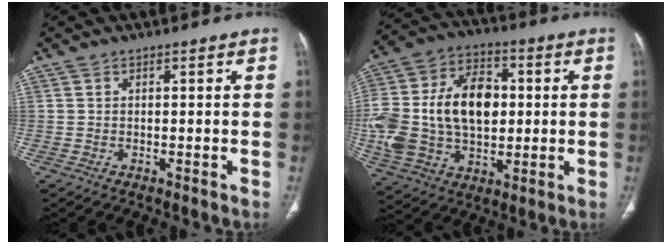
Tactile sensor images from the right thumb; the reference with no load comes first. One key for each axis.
{"total": 24.2, "fx": 0.9, "fy": 16.2, "fz": 17.9, "tx": -0.372, "ty": 0.016, "tz": 0.030}